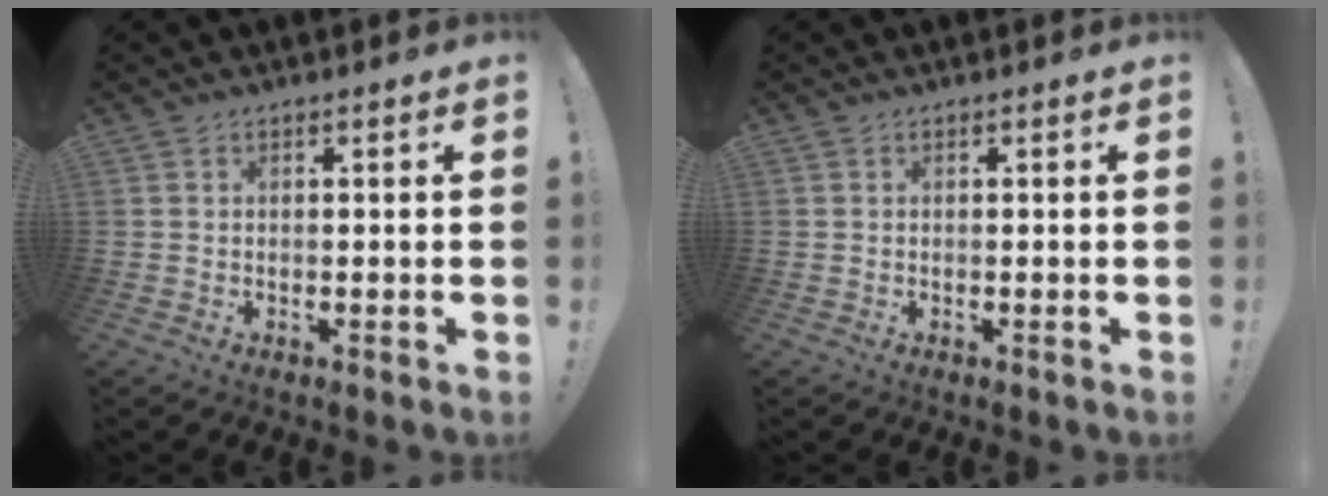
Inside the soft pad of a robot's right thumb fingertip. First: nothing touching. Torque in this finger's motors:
{"motor_torque": [-0.13, 0.13, 0.00, 0.00, 0.00]}